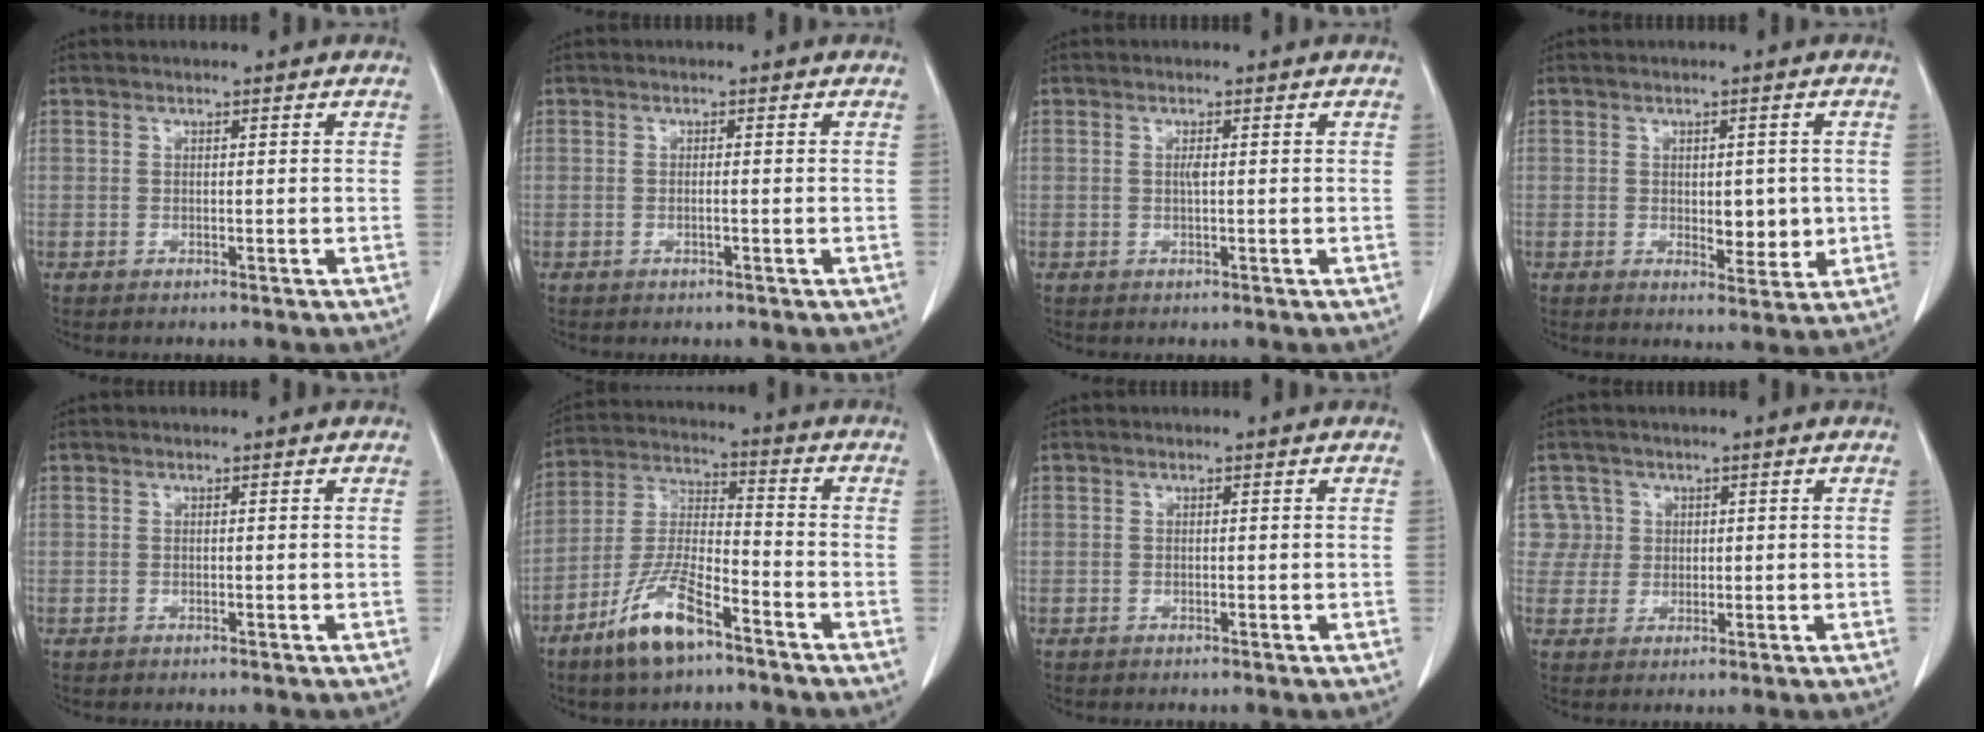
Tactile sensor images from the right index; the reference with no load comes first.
{"total": 0.6, "force": [-0.2, 0.0, 0.6], "torque": [-0.011, 0.001, -0.002]}
{"total": 0.8, "force": [0.1, 0.0, 0.8], "torque": [-0.019, -0.001, 0.000]}
{"total": 4.6, "force": [-0.1, 2.4, 3.9], "torque": [-0.048, -0.007, 0.007]}
{"total": 0.0}
{"total": 11.3, "force": [-7.3, 2.7, 8.2], "torque": [-0.179, -0.014, -0.141]}
{"total": 0.0}
{"total": 3.8, "force": [1.2, 3.6, -0.5], "torque": [0.031, 0.008, 0.021]}